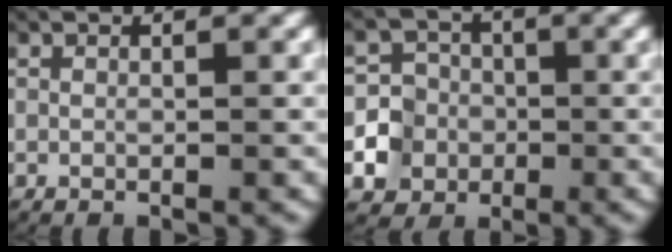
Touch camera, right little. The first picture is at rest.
{"total": 6.6, "force": [-1.9, 6.1, 1.5], "torque": [-0.032, -0.008, -0.042]}